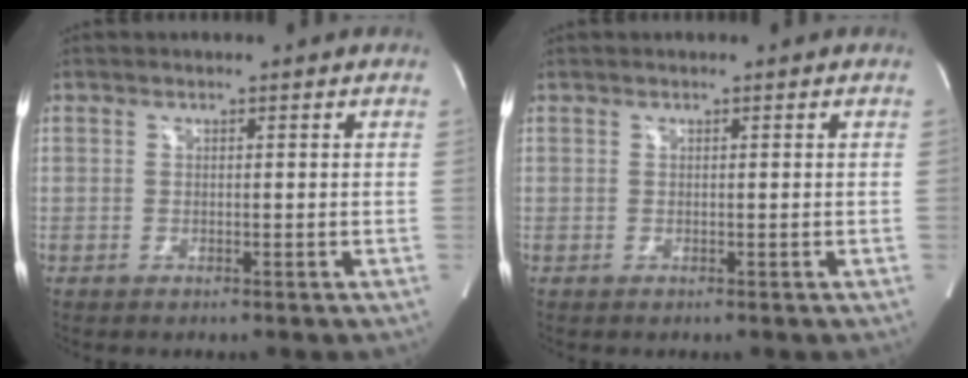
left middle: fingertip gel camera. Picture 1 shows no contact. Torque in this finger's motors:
{"motor_torque": [0.20, -0.34, 0.02, 0.00]}